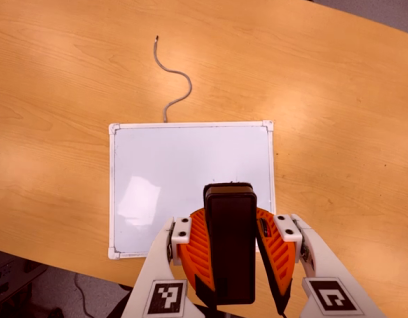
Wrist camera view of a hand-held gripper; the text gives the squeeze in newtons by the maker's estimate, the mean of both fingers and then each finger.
{"total": 10.4, "left": 9.7, "right": 11.1}